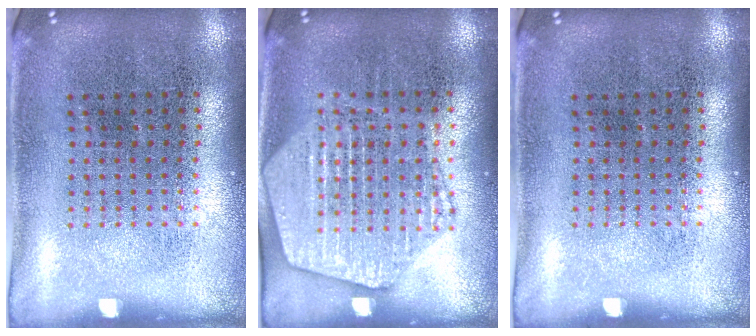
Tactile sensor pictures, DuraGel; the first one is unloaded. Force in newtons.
{"total": 1.9, "press": 1.9, "slide": 0.2}
{"total": 0.0}